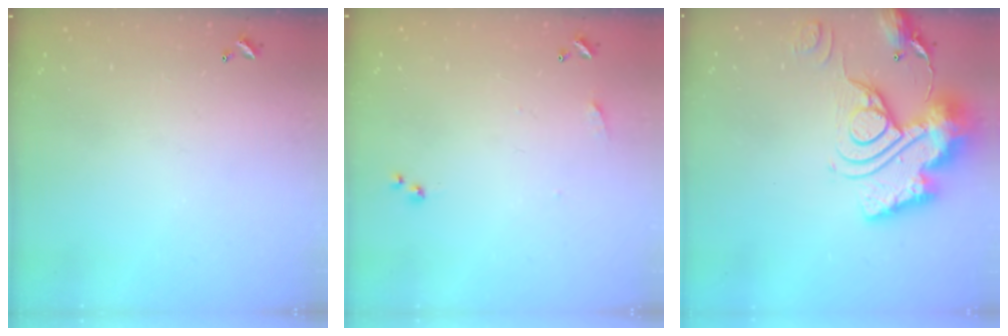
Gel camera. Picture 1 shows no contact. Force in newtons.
{"total": 5.1, "press": 5.0, "slide": 0.7}
{"total": 21.4, "press": 21.3, "slide": 2.0}